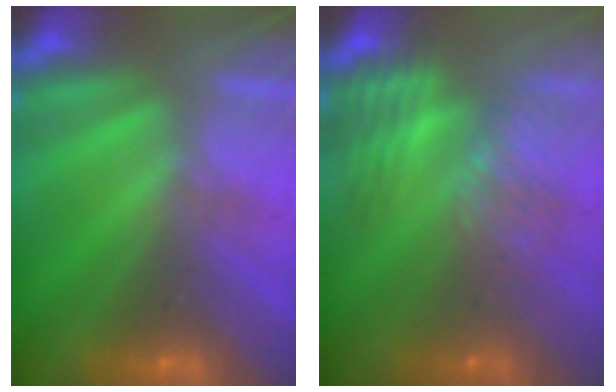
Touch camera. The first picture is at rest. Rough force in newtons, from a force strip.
{"total": 7.3}